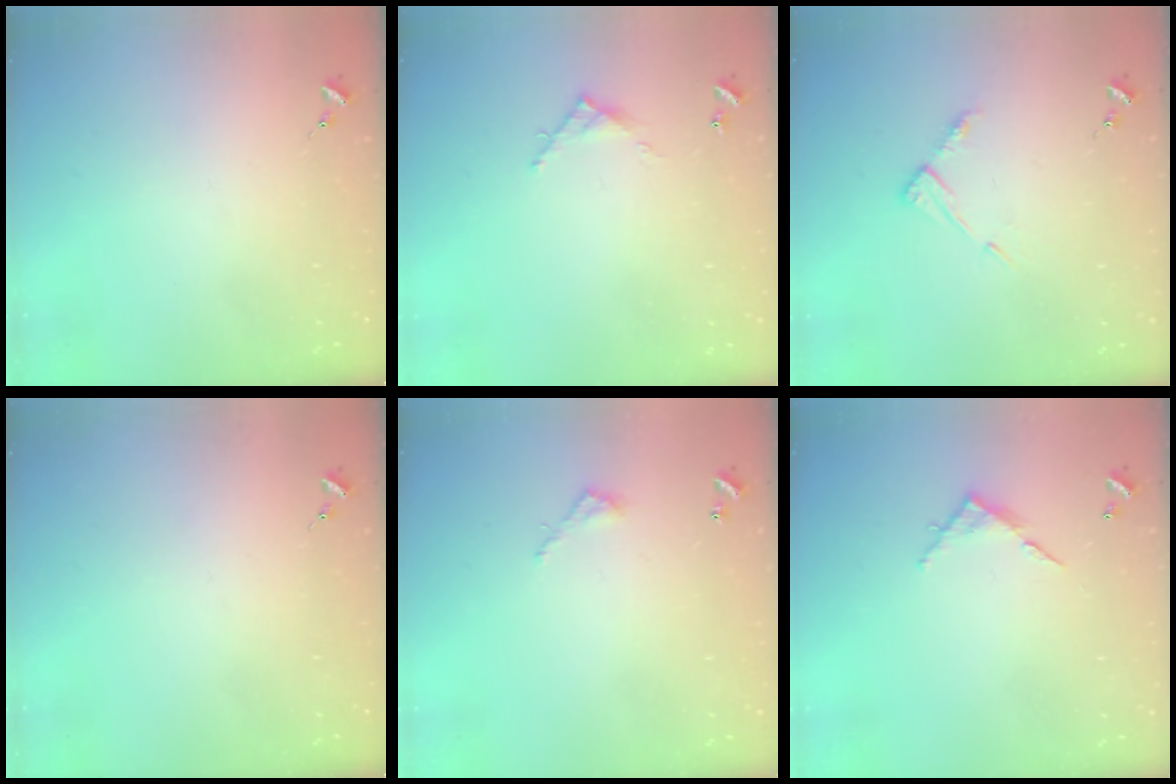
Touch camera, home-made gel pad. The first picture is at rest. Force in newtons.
{"total": 5.5, "press": 5.5, "slide": 0.3}
{"total": 7.4, "press": 7.4, "slide": 0.6}
{"total": 0.0}
{"total": 3.9, "press": 3.9, "slide": 0.3}
{"total": 5.7, "press": 5.7, "slide": 0.4}